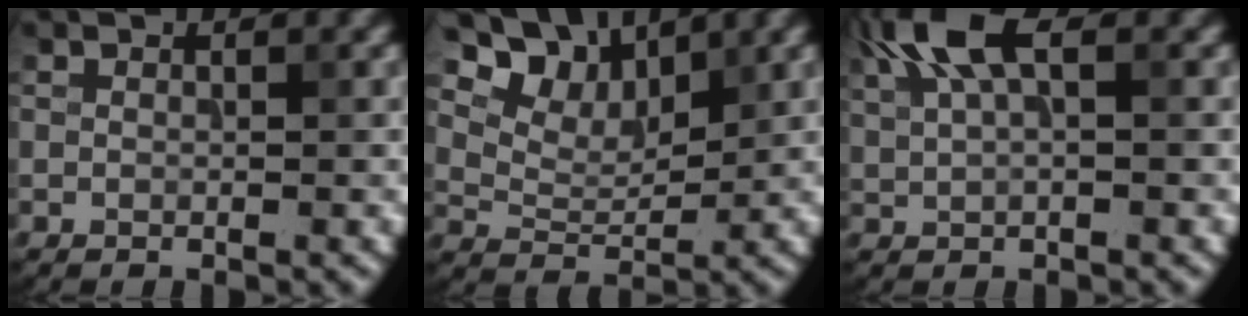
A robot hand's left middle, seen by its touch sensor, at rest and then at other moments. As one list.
[{"total": 6.4, "force": [4.7, 3.1, 3.1], "torque": [-0.061, 0.003, 0.074]}, {"total": 5.4, "force": [2.5, 2.0, 4.3], "torque": [-0.096, 0.013, 0.045]}]